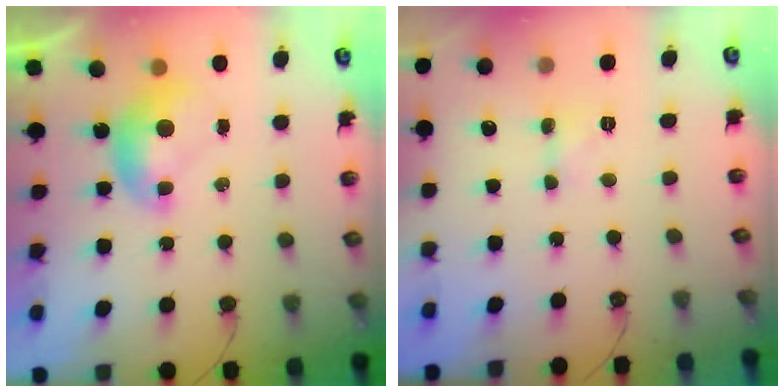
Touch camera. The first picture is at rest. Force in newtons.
{"total": 2.0, "press": 2.0, "slide": 0.4}